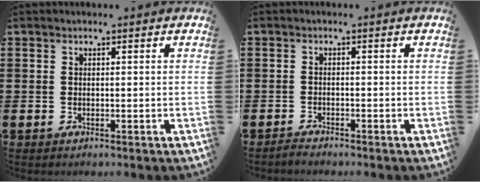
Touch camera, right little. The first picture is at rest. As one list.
[{"total": 1.1, "force": [-1.1, 0.0, 0.1], "torque": [-0.006, 0.000, -0.021]}]